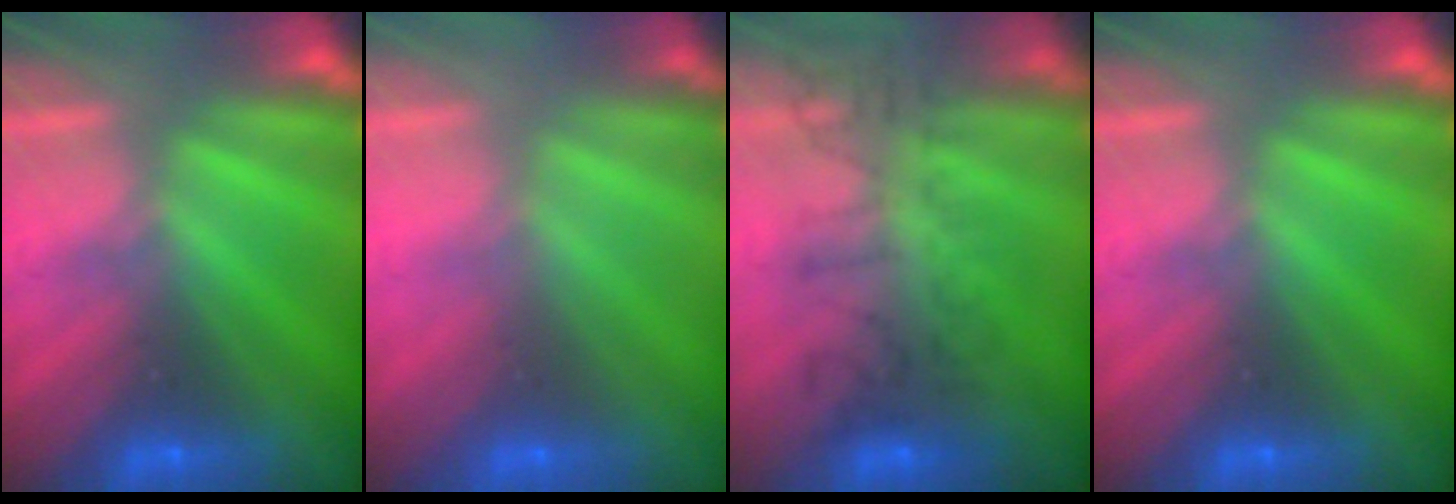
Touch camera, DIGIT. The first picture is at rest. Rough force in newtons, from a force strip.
{"total": 2.9}
{"total": 5.4}
{"total": 0.0}